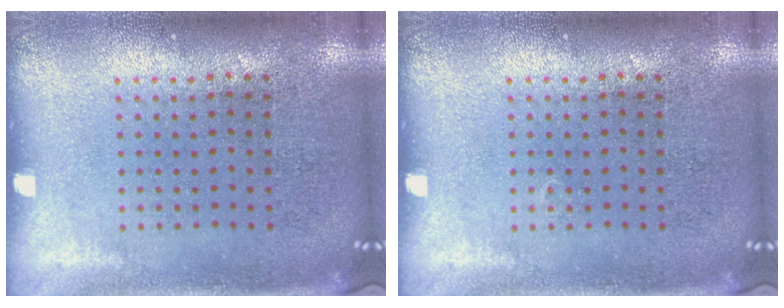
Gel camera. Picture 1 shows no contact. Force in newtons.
{"total": 0.0}